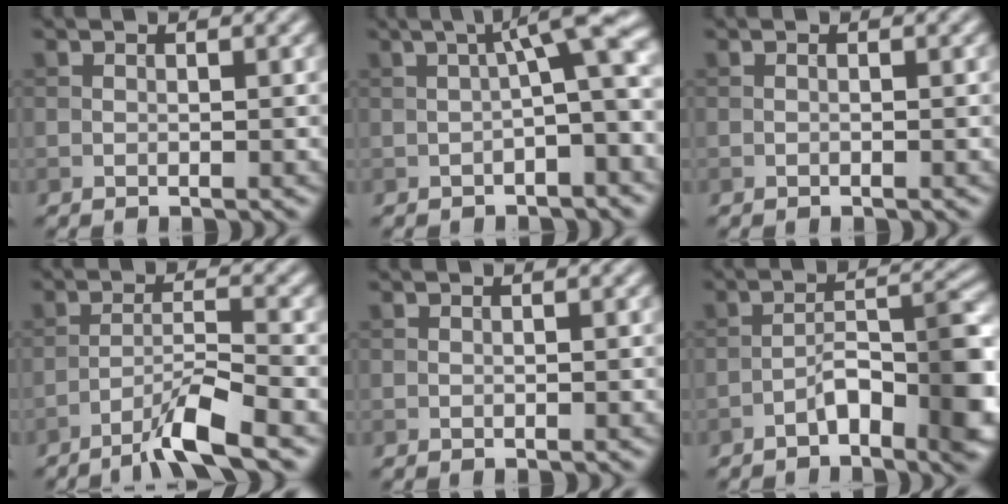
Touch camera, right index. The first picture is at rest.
{"total": 6.3, "force": [0.8, 1.2, 6.1], "torque": [-0.079, 0.022, 0.004]}
{"total": 0.0}
{"total": 4.8, "force": [-3.4, 0.3, 3.4], "torque": [-0.060, 0.009, -0.070]}
{"total": 0.0}
{"total": 6.0, "force": [-3.1, 1.8, 4.8], "torque": [-0.071, 0.016, -0.051]}